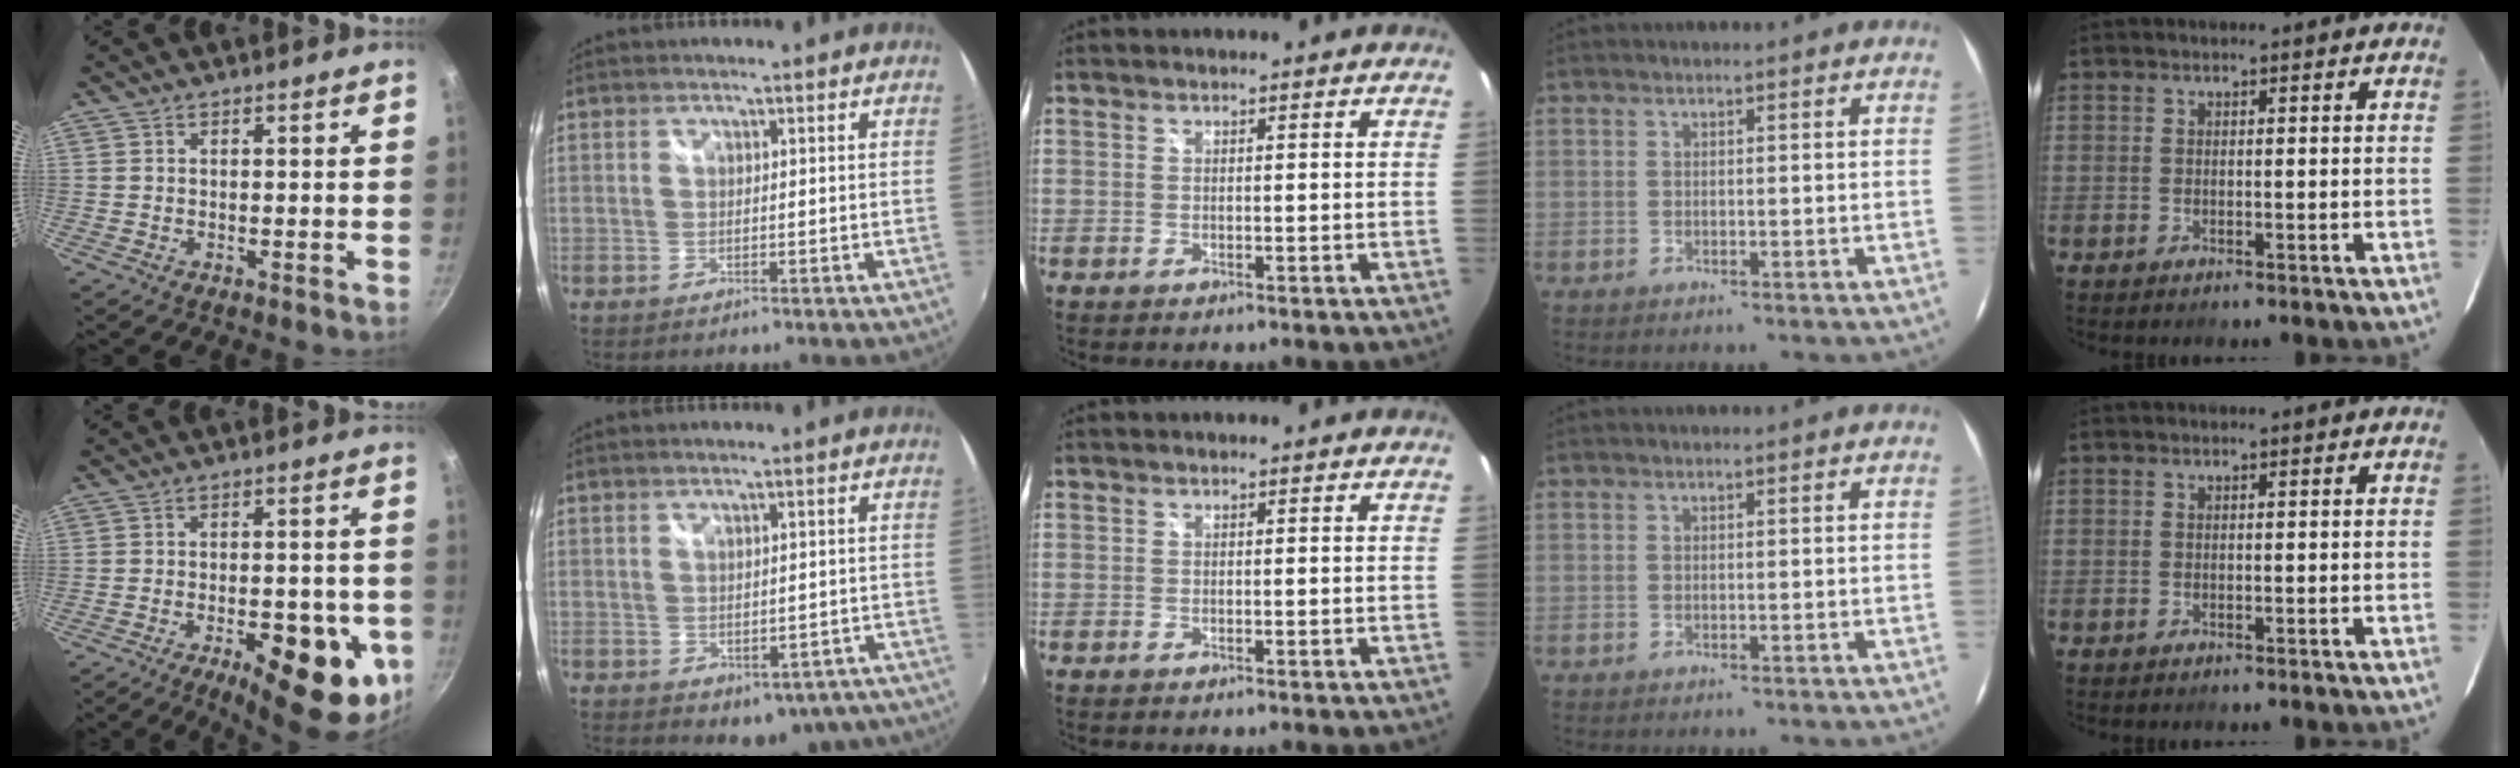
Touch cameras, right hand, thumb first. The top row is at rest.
{"thumb": {"total": 18.2, "force": [-6.8, 7.6, 15.1], "torque": [-0.147, 0.003, -0.084]}, "index": {"total": 9.6, "force": [-6.4, 6.1, 3.9], "torque": [-0.050, 0.015, -0.054]}}